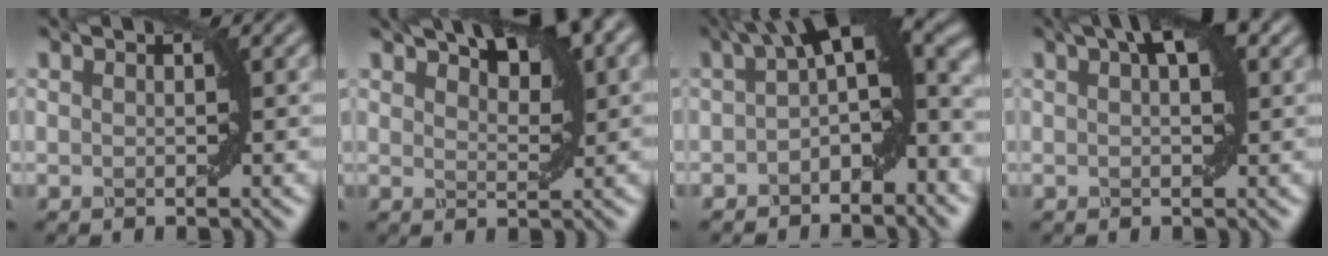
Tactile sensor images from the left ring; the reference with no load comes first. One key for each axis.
{"total": 5.7, "fx": 3.8, "fy": 1.5, "fz": 4.0, "tx": -0.060, "ty": 0.020, "tz": 0.069}
{"total": 8.6, "fx": 0.1, "fy": 3.4, "fz": 7.9, "tx": -0.106, "ty": 0.024, "tz": -0.011}
{"total": 4.0, "fx": 1.7, "fy": 1.3, "fz": 3.4, "tx": -0.037, "ty": 0.019, "tz": 0.020}